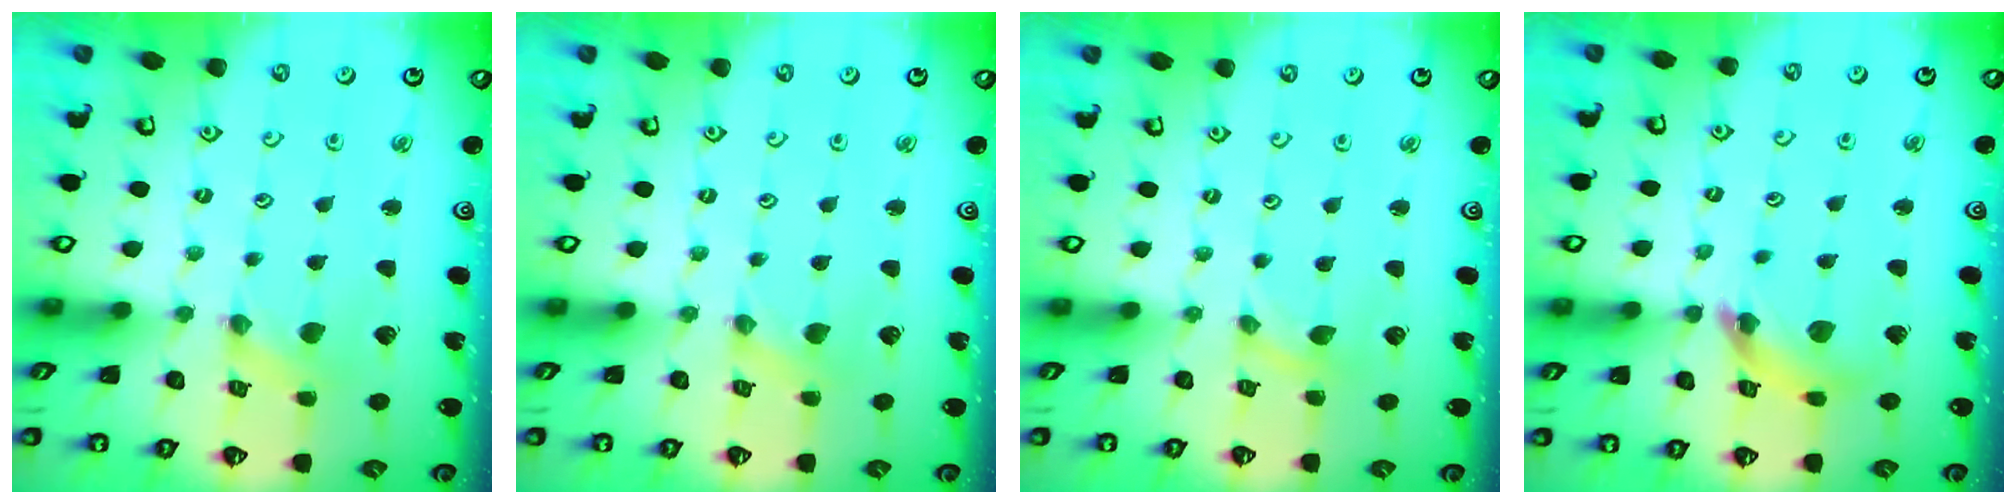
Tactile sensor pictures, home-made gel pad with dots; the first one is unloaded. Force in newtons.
{"total": 0.0}
{"total": 0.0}
{"total": 10.2, "press": 10.1, "slide": 1.2}